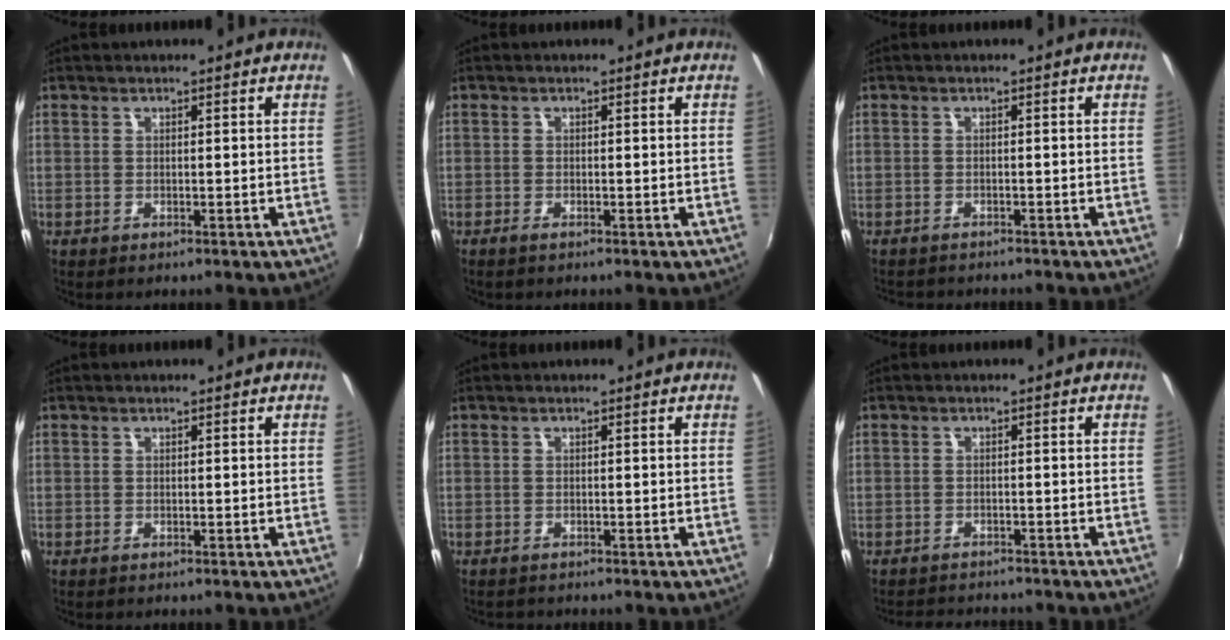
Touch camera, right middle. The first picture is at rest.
{"total": 0.9, "force": [-0.7, 0.2, 0.6], "torque": [-0.011, -0.004, -0.015]}
{"total": 3.1, "force": [-2.9, 0.7, 0.7], "torque": [-0.021, -0.013, -0.046]}
{"total": 0.0}
{"total": 1.0, "force": [-0.9, 0.3, 0.0], "torque": [-0.004, -0.003, -0.015]}
{"total": 4.8, "force": [-4.5, 1.6, 0.8], "torque": [-0.029, 0.003, -0.071]}